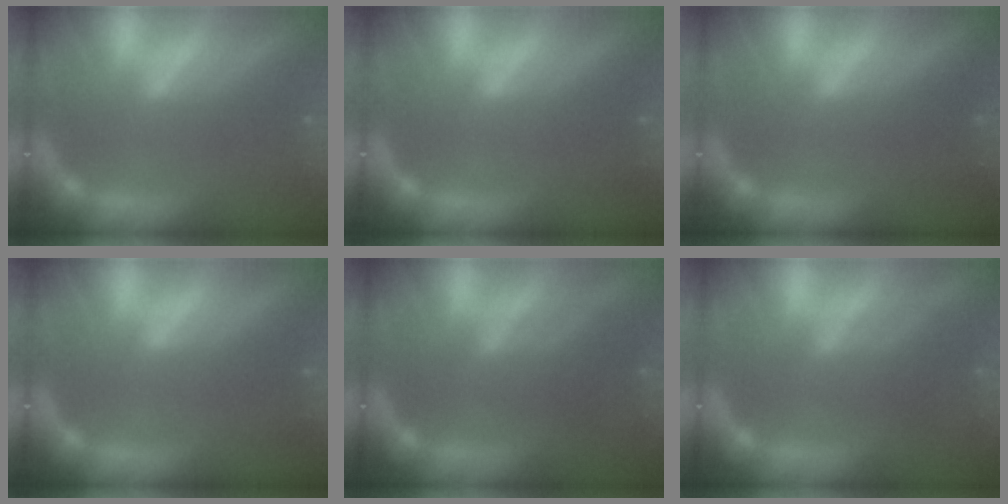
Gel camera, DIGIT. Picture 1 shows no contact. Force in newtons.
{"total": 0.0}
{"total": 0.0}
{"total": 0.0}
{"total": 3.0}
{"total": 3.0}